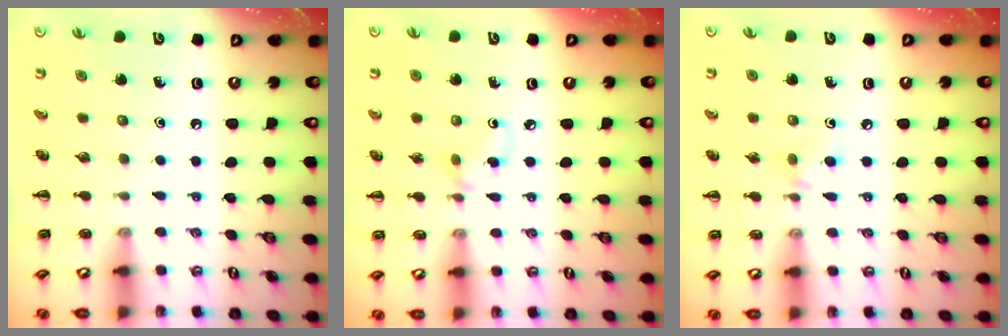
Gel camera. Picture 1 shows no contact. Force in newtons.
{"total": 3.6, "press": 3.3, "slide": 1.4}
{"total": 4.8, "press": 4.4, "slide": 1.9}